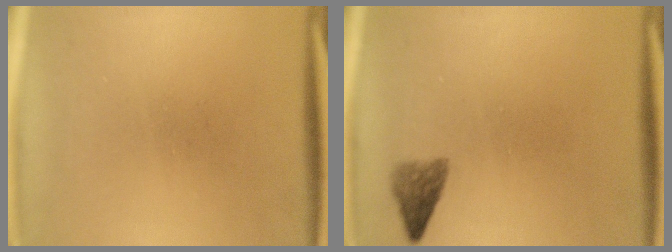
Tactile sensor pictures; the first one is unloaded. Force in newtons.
{"total": 2.3}